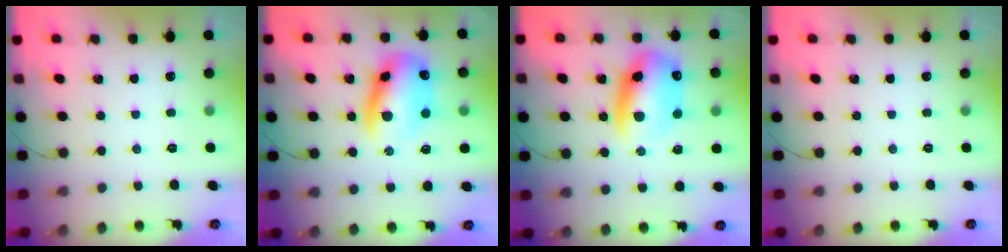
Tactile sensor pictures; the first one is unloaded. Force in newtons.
{"total": 14.3, "press": 13.8, "slide": 3.6}
{"total": 14.4, "press": 13.9, "slide": 3.8}
{"total": 0.0}